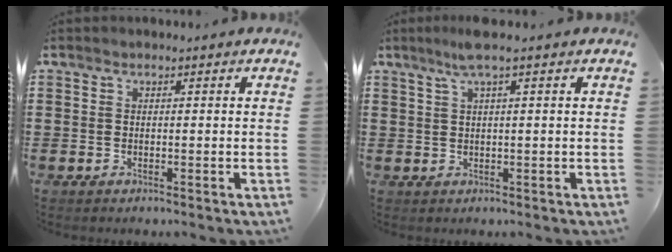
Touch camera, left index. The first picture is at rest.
{"total": 3.0, "force": [1.6, -0.3, 2.5], "torque": [-0.051, 0.000, 0.027]}